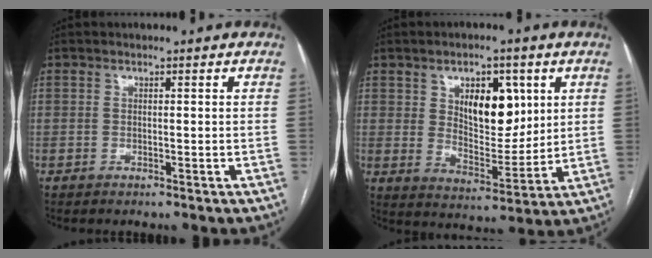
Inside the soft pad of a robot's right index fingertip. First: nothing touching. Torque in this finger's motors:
{"motor_torque": [0.24, 0.36, 0.09, 0.02]}